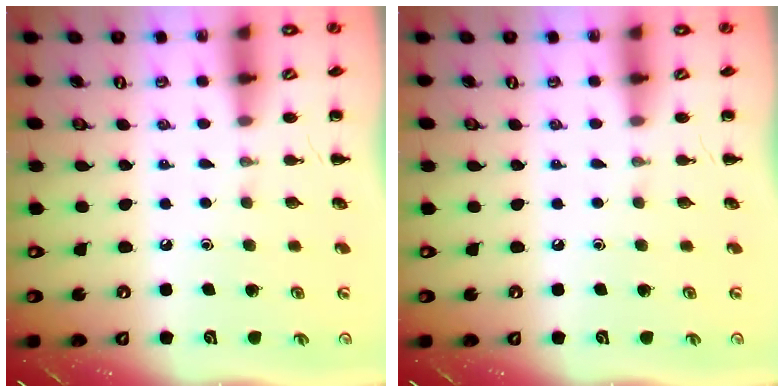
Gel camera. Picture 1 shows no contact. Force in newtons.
{"total": 0.0}